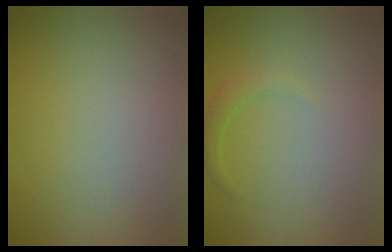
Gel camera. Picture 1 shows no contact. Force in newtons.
{"total": 1.3, "press": 1.3, "slide": 0.1}